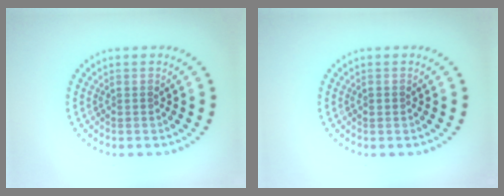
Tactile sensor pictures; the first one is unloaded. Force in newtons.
{"total": 0.8, "press": 0.8, "slide": 0.1}